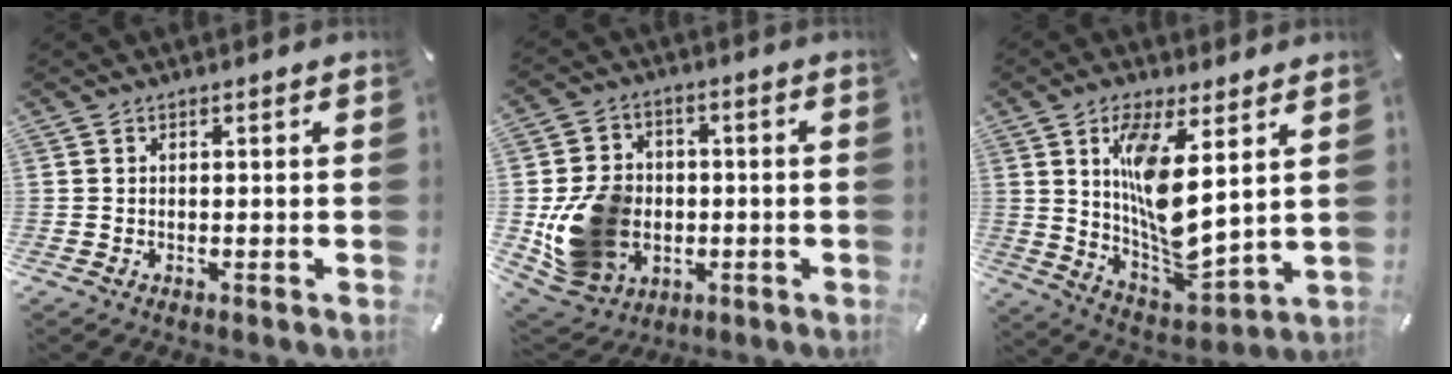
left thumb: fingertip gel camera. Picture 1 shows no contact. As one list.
[{"total": 14.1, "force": [-2.2, 12.1, 6.9], "torque": [-0.163, 0.012, -0.031]}, {"total": 14.2, "force": [5.2, 5.3, 12.1], "torque": [-0.234, -0.042, 0.088]}]